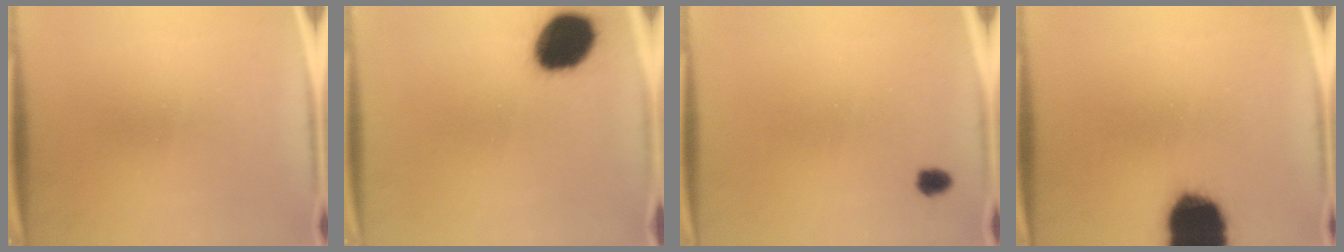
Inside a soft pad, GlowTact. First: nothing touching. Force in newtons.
{"total": 16.0}
{"total": 1.8}
{"total": 16.4}